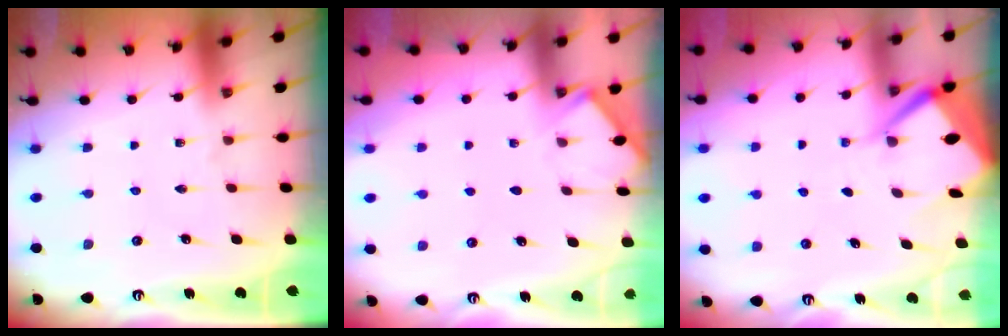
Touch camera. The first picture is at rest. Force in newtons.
{"total": 4.3, "press": 4.3, "slide": 0.4}
{"total": 4.9, "press": 4.8, "slide": 0.7}